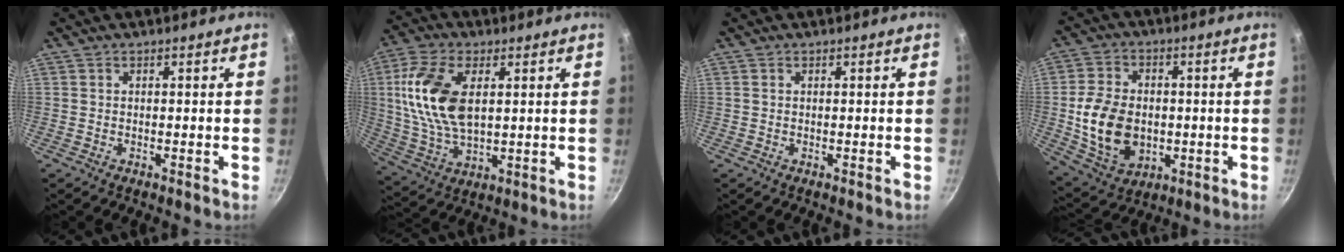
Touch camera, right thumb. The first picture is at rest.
{"total": 15.5, "force": [3.1, 8.5, 12.5], "torque": [-0.240, -0.006, 0.063]}
{"total": 0.0}
{"total": 14.4, "force": [-1.2, 10.5, 9.8], "torque": [-0.162, 0.003, -0.010]}